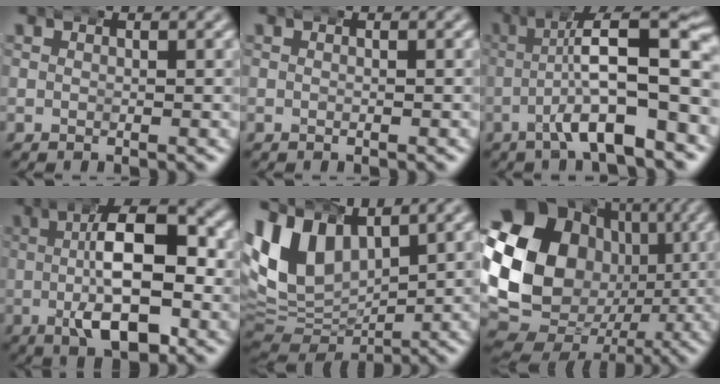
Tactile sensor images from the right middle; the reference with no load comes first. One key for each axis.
{"total": 0.0}
{"total": 9.4, "fx": -0.7, "fy": 2.9, "fz": 8.9, "tx": -0.145, "ty": 0.006, "tz": -0.011}
{"total": 10.7, "fx": -0.7, "fy": 4.6, "fz": 9.6, "tx": -0.147, "ty": 0.003, "tz": -0.015}
{"total": 11.0, "fx": 1.9, "fy": 8.5, "fz": 6.8, "tx": -0.148, "ty": -0.004, "tz": 0.032}
{"total": 20.3, "fx": -1.3, "fy": 16.5, "fz": 11.7, "tx": -0.234, "ty": -0.045, "tz": -0.014}